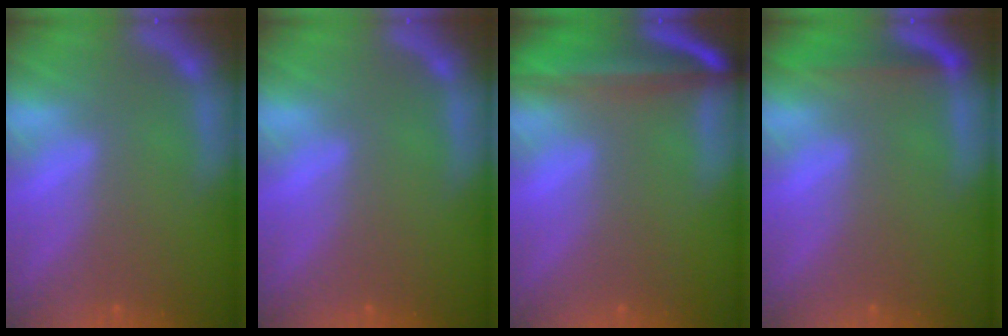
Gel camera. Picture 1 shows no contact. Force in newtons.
{"total": 0.0}
{"total": 9.5}
{"total": 3.0}